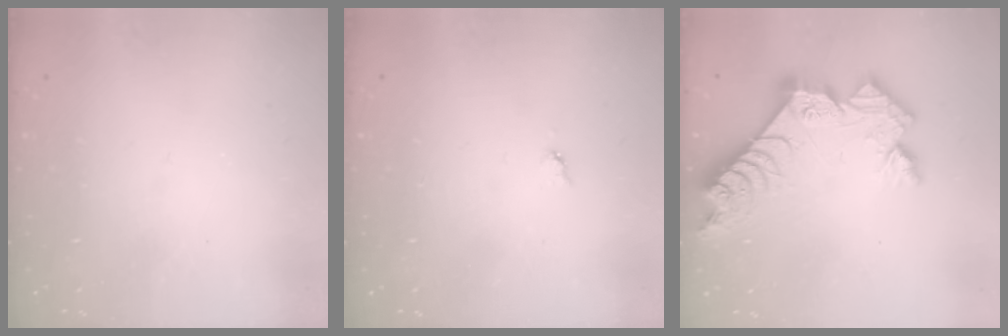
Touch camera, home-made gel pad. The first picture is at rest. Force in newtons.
{"total": 3.9, "press": 3.8, "slide": 0.5}
{"total": 11.2, "press": 11.2, "slide": 0.8}